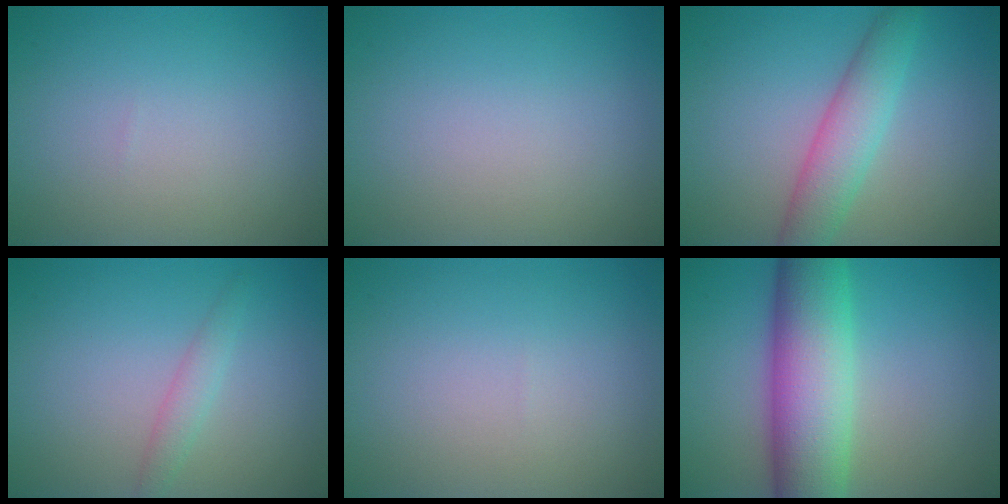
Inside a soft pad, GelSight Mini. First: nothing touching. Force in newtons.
{"total": 0.0}
{"total": 4.4, "press": 4.4, "slide": 0.2}
{"total": 1.6, "press": 1.6, "slide": 0.0}
{"total": 0.0}
{"total": 10.3, "press": 10.3, "slide": 0.3}